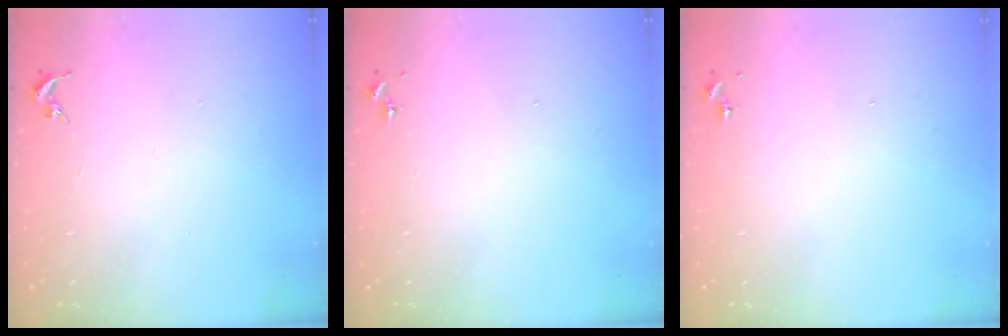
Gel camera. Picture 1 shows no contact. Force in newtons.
{"total": 0.0}
{"total": 0.0}